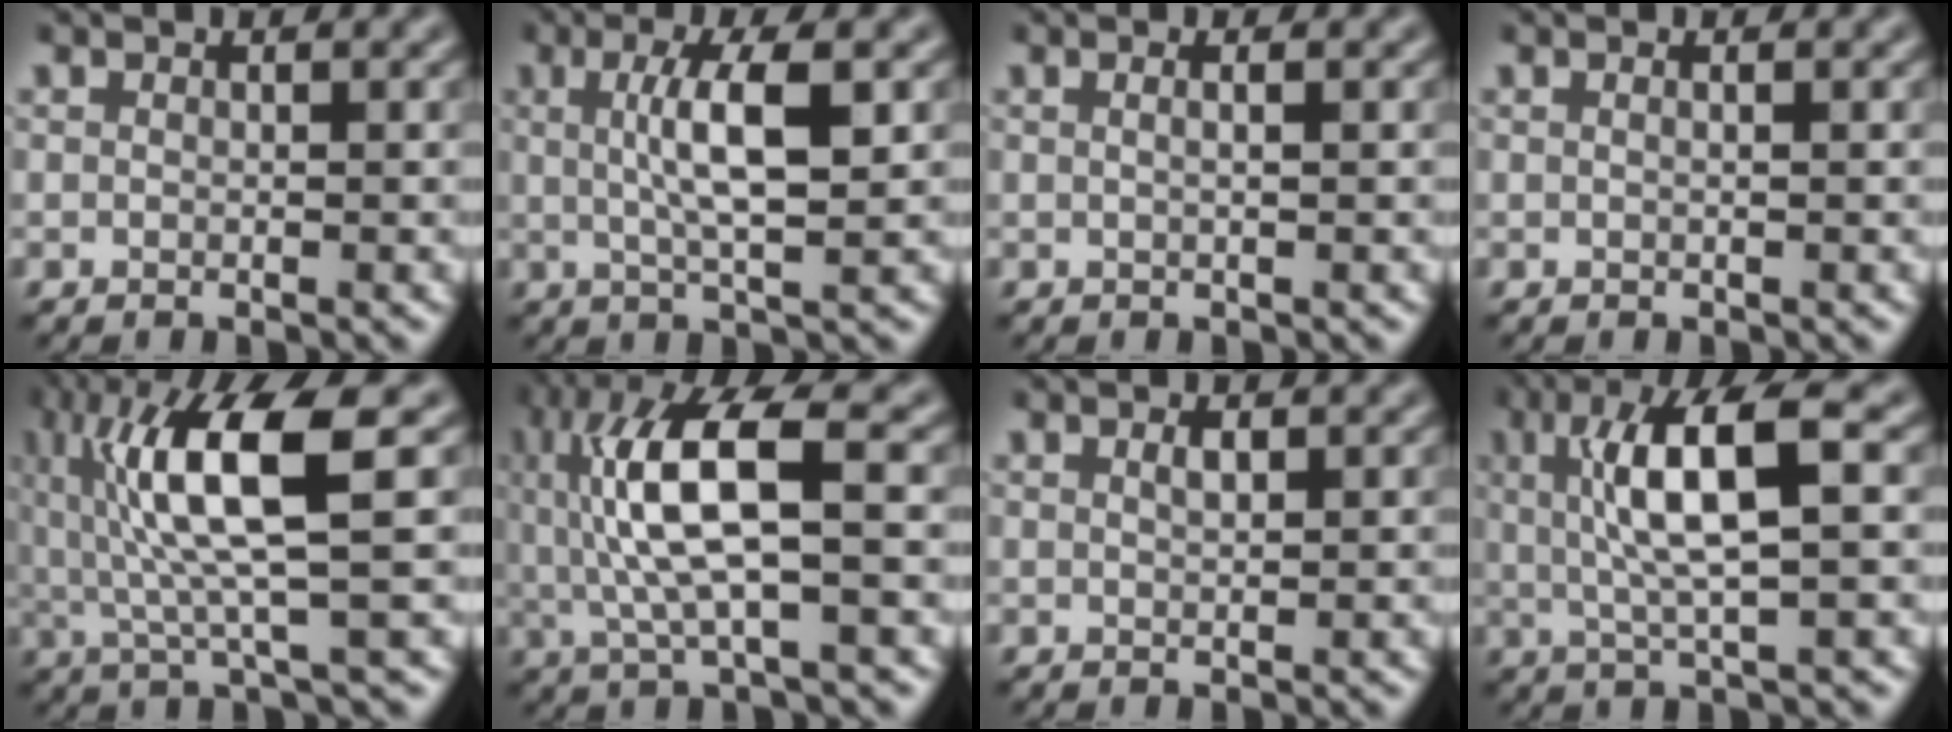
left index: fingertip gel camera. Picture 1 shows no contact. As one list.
[{"total": 5.0, "force": [0.3, 0.9, 4.9], "torque": [-0.085, 0.005, 0.011]}, {"total": 1.4, "force": [0.0, 0.6, 1.2], "torque": [0.004, 0.005, -0.017]}, {"total": 0.7, "force": [0.0, 0.3, 0.6], "torque": [0.005, 0.000, -0.010]}, {"total": 8.3, "force": [1.2, 1.5, 8.1], "torque": [-0.154, 0.001, 0.032]}, {"total": 8.5, "force": [0.5, 2.2, 8.2], "torque": [-0.170, 0.011, 0.016]}, {"total": 0.5, "force": [-0.1, 0.0, 0.5], "torque": [-0.008, 0.003, 0.003]}, {"total": 7.1, "force": [0.9, 1.4, 6.9], "torque": [-0.121, 0.012, 0.020]}]